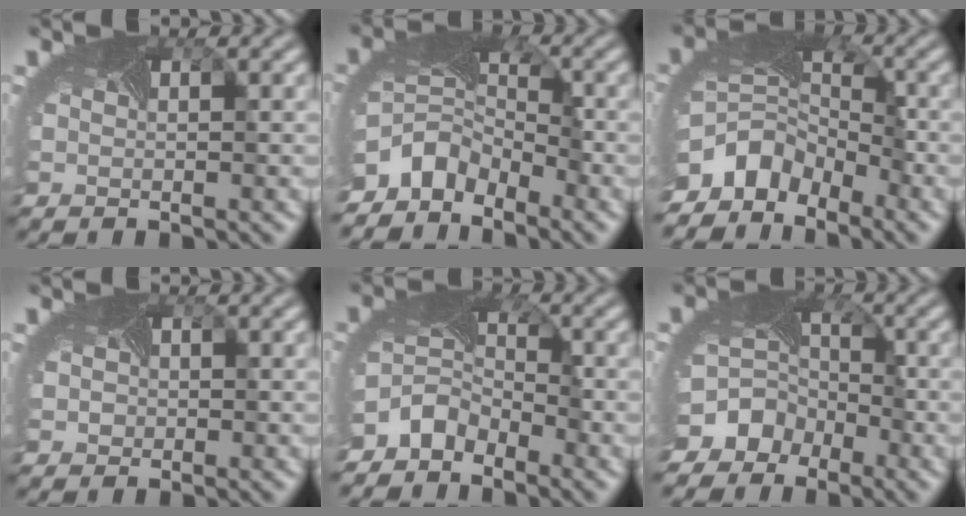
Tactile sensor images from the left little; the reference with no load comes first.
{"total": 5.2, "force": [-4.0, 2.7, 1.6], "torque": [-0.027, -0.009, -0.085]}
{"total": 6.6, "force": [-4.8, 3.9, 2.3], "torque": [-0.042, -0.013, -0.091]}
{"total": 1.1, "force": [0.1, 1.1, 0.1], "torque": [-0.001, -0.003, -0.005]}
{"total": 3.9, "force": [-3.3, 2.0, 0.9], "torque": [-0.023, -0.007, -0.075]}
{"total": 8.0, "force": [-4.8, 6.2, 1.6], "torque": [-0.034, -0.016, -0.078]}